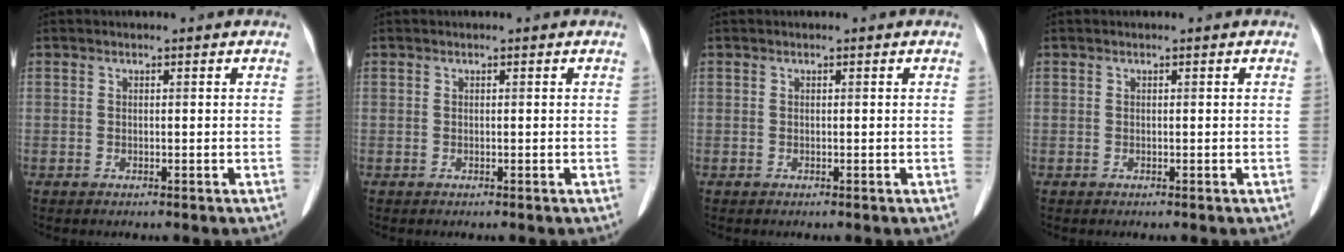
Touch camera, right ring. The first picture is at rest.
{"total": 0.0}
{"total": 0.0}
{"total": 0.0}